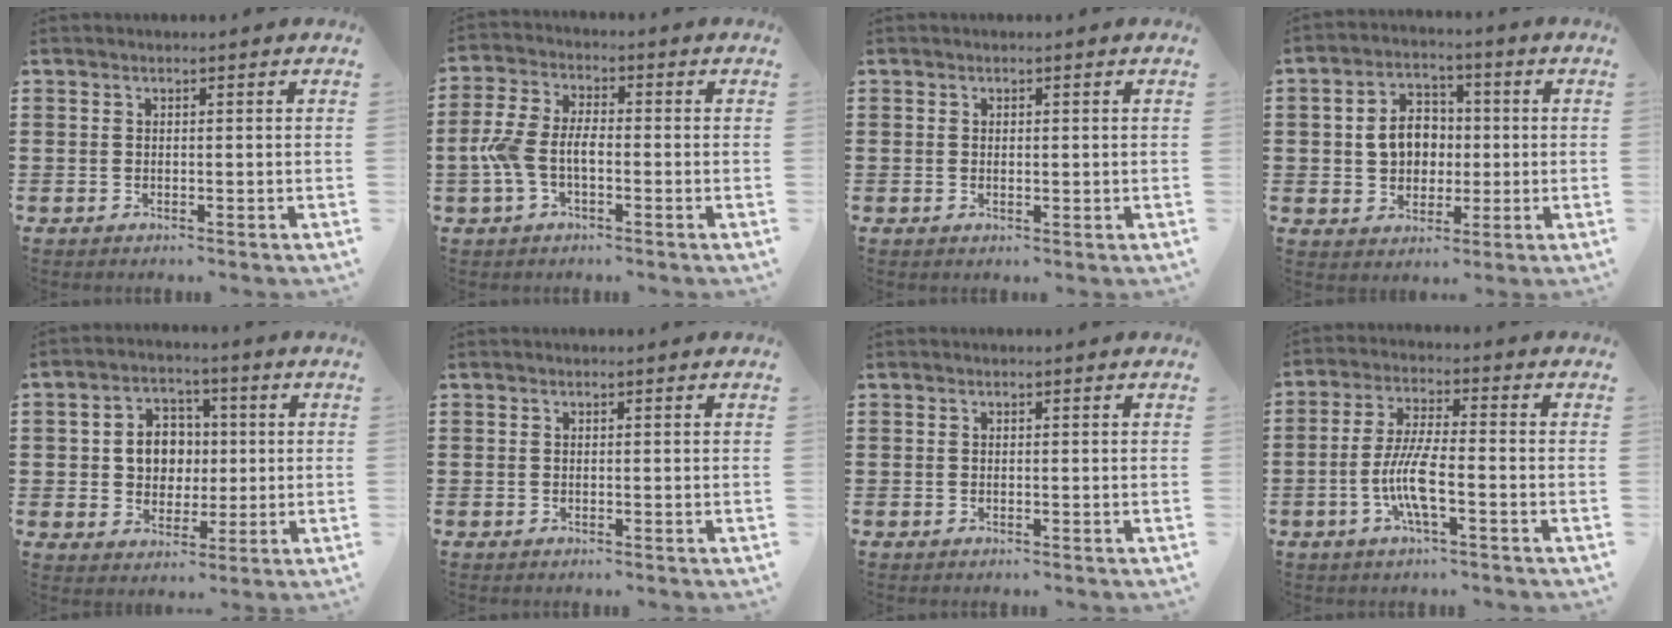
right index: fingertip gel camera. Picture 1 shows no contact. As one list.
[{"total": 6.2, "force": [-1.5, 3.4, 5.0], "torque": [-0.129, -0.002, -0.038]}, {"total": 0.7, "force": [0.1, 0.4, 0.6], "torque": [-0.012, 0.002, 0.001]}, {"total": 6.3, "force": [0.0, 5.2, 3.6], "torque": [-0.075, 0.015, -0.003]}, {"total": 6.2, "force": [0.4, 5.5, 2.9], "torque": [-0.070, 0.016, 0.003]}, {"total": 0.0}, {"total": 0.0}, {"total": 7.6, "force": [-2.5, 1.6, 7.0], "torque": [-0.158, -0.013, -0.055]}]